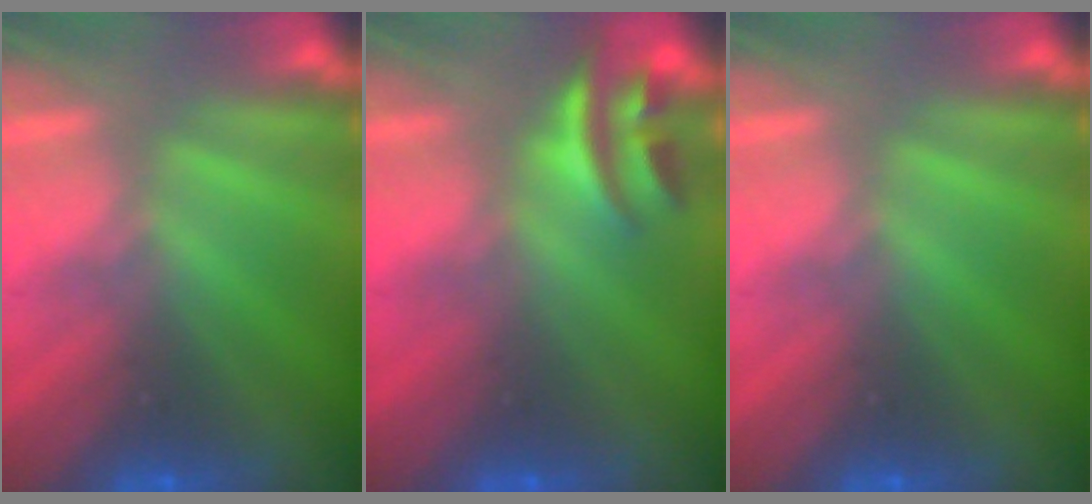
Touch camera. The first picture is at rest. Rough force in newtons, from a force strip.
{"total": 2.7}
{"total": 0.0}